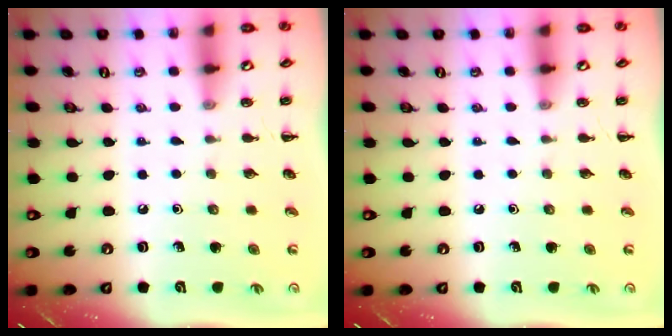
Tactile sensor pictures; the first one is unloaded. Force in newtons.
{"total": 0.0}